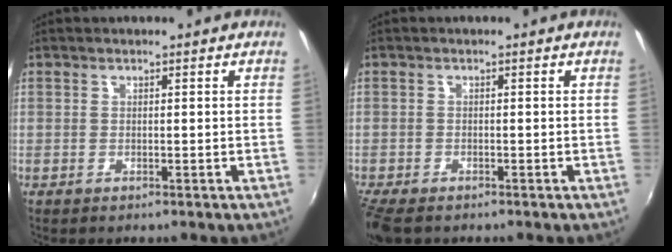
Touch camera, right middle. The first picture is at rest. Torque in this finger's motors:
{"motor_torque": [0.53, -0.52, 0.17, 0.05]}